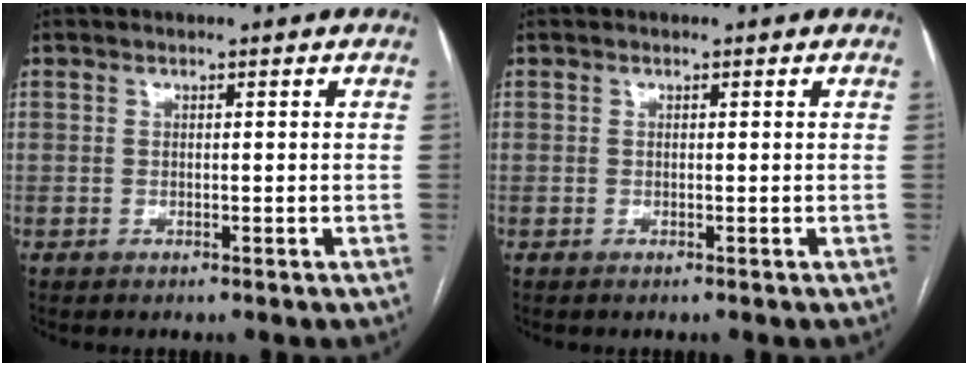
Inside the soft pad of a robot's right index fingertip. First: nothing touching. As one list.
[{"total": 0.0}]